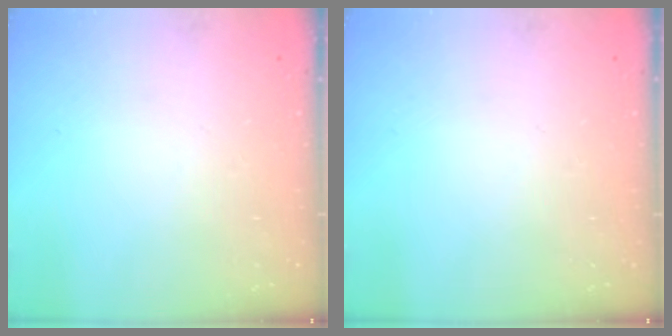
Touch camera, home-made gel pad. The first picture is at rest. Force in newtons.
{"total": 0.0}